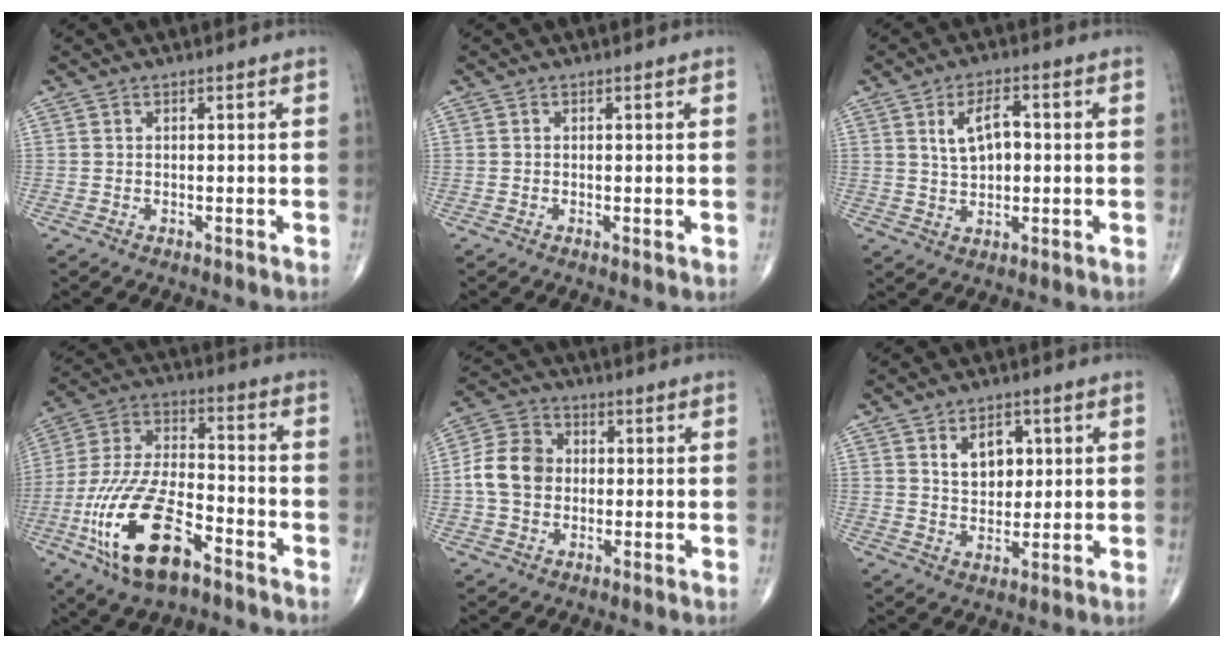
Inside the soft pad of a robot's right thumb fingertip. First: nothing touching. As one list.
[{"total": 0.5, "force": [0.0, 0.2, 0.5], "torque": [-0.012, -0.003, -0.002]}, {"total": 6.8, "force": [1.3, 3.8, 5.5], "torque": [-0.083, 0.004, 0.023]}, {"total": 19.7, "force": [-9.3, 8.5, 15.1], "torque": [-0.304, 0.044, -0.168]}, {"total": 9.6, "force": [-0.2, 7.8, 5.5], "torque": [-0.089, 0.022, -0.012]}, {"total": 7.3, "force": [2.4, 4.9, 4.8], "torque": [-0.044, -0.014, 0.042]}]